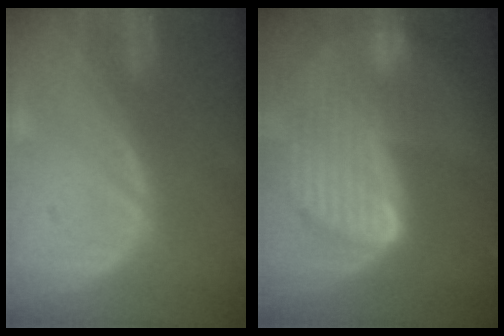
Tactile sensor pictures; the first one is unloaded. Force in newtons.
{"total": 9.7, "press": 8.3, "slide": 5.1}